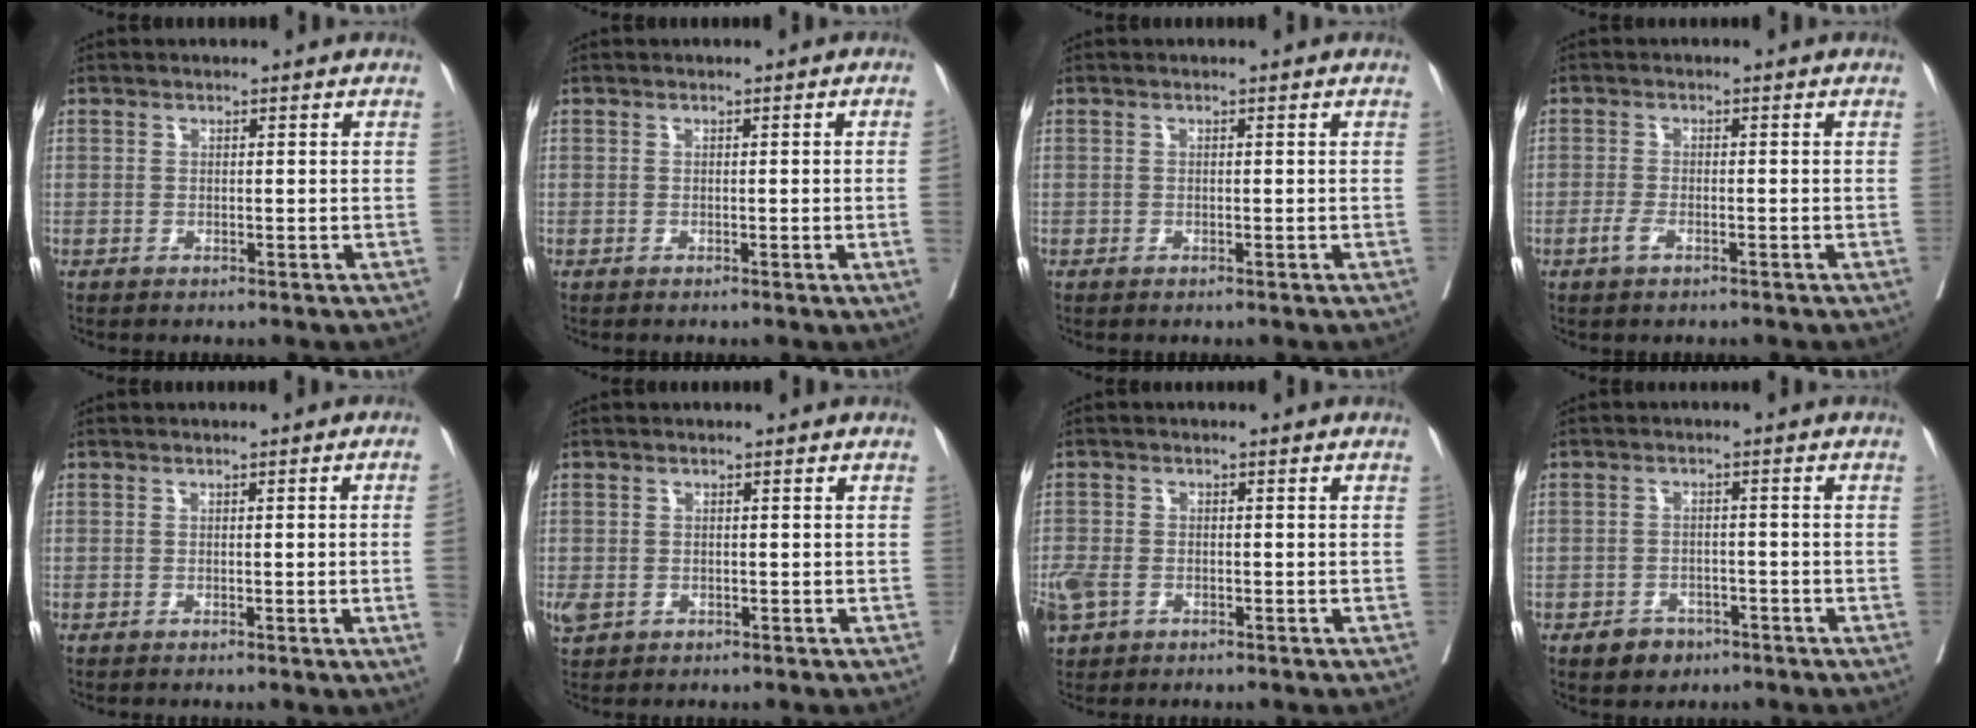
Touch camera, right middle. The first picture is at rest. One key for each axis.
{"total": 2.7, "fx": -0.3, "fy": -0.8, "fz": 2.6, "tx": -0.043, "ty": -0.001, "tz": 0.001}
{"total": 0.0}
{"total": 2.0, "fx": -1.1, "fy": 0.7, "fz": 1.5, "tx": -0.036, "ty": -0.001, "tz": -0.020}
{"total": 4.1, "fx": -0.5, "fy": -1.2, "fz": 3.9, "tx": -0.061, "ty": -0.006, "tz": 0.000}
{"total": 2.1, "fx": -0.6, "fy": 1.7, "fz": 1.1, "tx": -0.027, "ty": -0.002, "tz": -0.003}
{"total": 6.6, "fx": -3.1, "fy": 4.7, "fz": 3.6, "tx": -0.105, "ty": -0.004, "tz": -0.055}
{"total": 3.6, "fx": -2.2, "fy": 2.6, "fz": 1.0, "tx": -0.013, "ty": 0.008, "tz": -0.026}